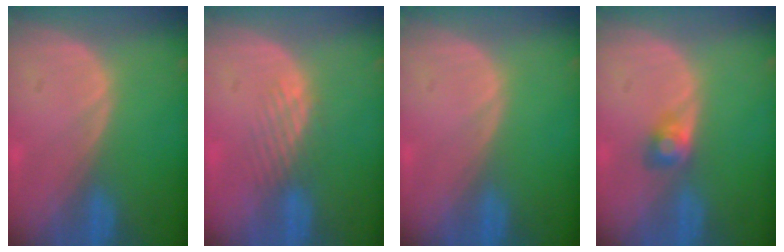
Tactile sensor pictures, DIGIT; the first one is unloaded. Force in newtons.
{"total": 3.1, "press": 2.5, "slide": 1.8}
{"total": 0.0}
{"total": 2.4, "press": 2.4, "slide": 0.4}